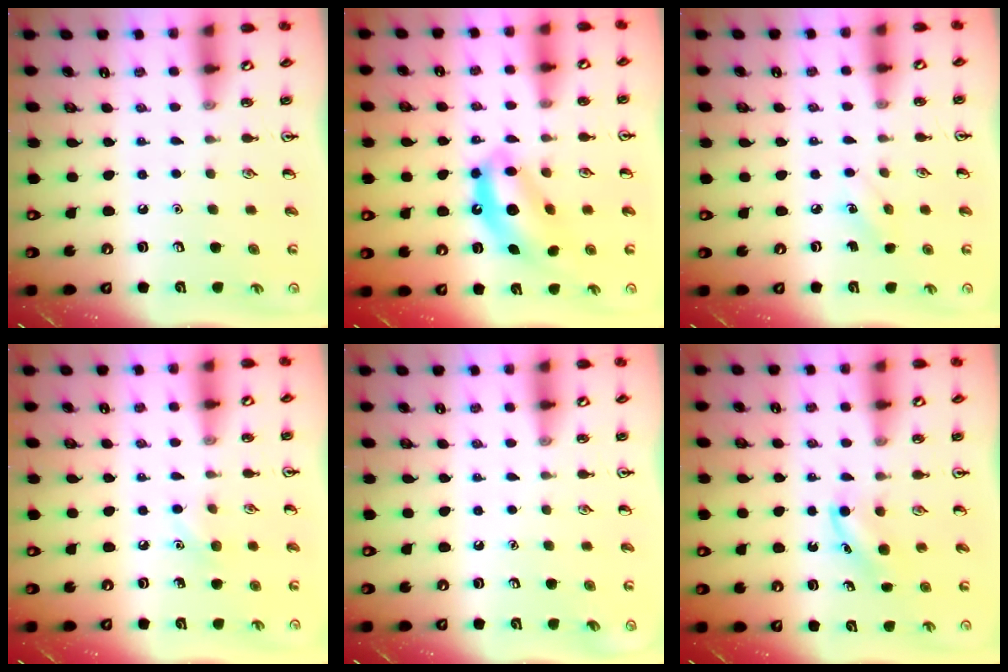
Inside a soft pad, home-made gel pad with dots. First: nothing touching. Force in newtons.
{"total": 10.0, "press": 9.5, "slide": 3.1}
{"total": 3.7, "press": 3.5, "slide": 1.2}
{"total": 4.9, "press": 4.6, "slide": 1.5}
{"total": 0.0}
{"total": 3.7, "press": 3.5, "slide": 1.2}